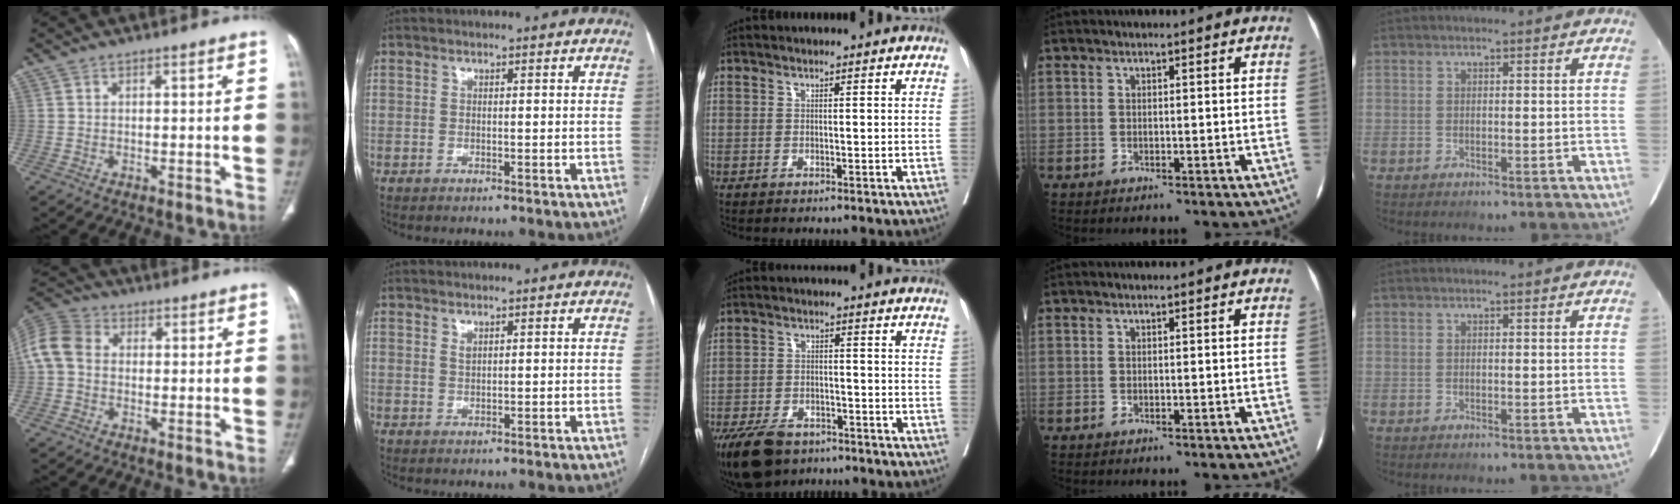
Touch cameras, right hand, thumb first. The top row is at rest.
{"thumb": {"total": 8.8, "force": [0.5, 6.9, 5.5], "torque": [-0.113, 0.028, -0.001]}, "index": {"total": 0.9, "force": [0.6, 0.4, 0.5], "torque": [-0.011, -0.002, 0.013]}, "middle": {"total": 10.1, "force": [-7.3, 5.1, 4.7], "torque": [-0.094, -0.010, -0.122]}}